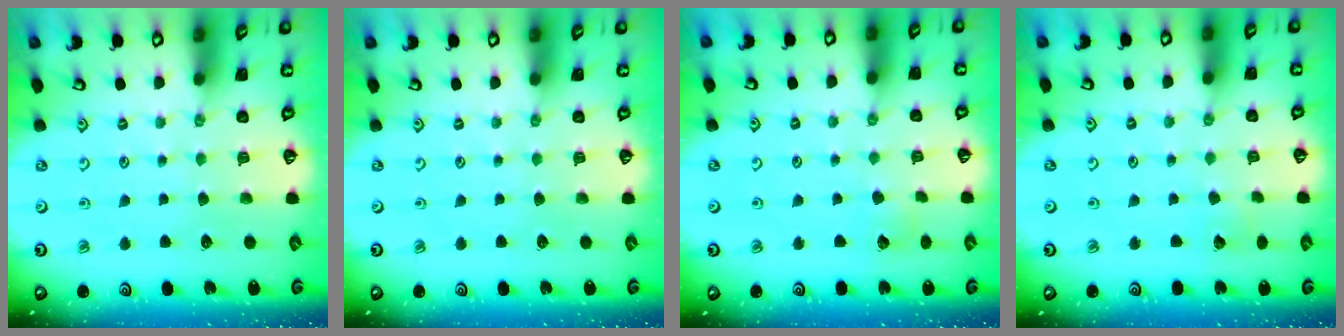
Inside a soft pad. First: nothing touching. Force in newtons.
{"total": 0.0}
{"total": 3.6, "press": 3.6, "slide": 0.4}
{"total": 2.8, "press": 2.7, "slide": 0.3}